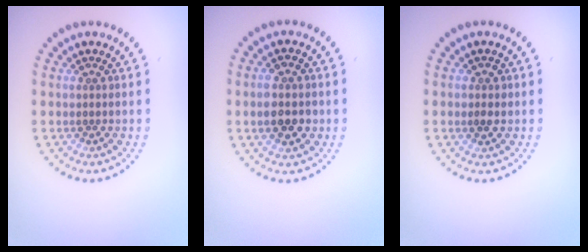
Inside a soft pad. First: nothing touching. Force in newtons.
{"total": 3.3, "press": 3.3, "slide": 0.4}
{"total": 1.3, "press": 1.3, "slide": 0.2}